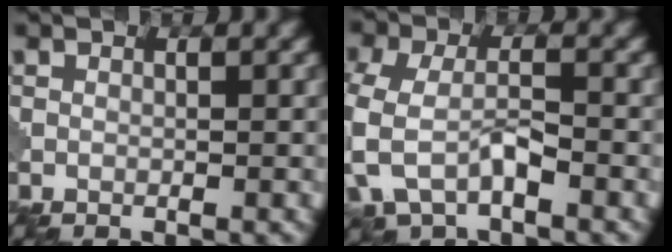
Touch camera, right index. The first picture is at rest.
{"total": 5.6, "force": [-2.2, 3.1, 4.1], "torque": [-0.104, -0.007, -0.049]}